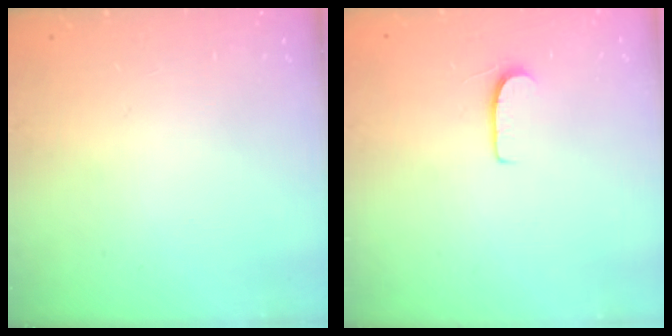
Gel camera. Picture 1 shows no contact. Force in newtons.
{"total": 5.9, "press": 5.9, "slide": 0.4}